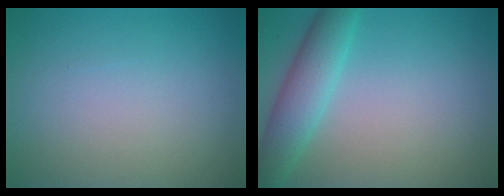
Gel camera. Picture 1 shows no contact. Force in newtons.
{"total": 4.2, "press": 4.2, "slide": 0.2}